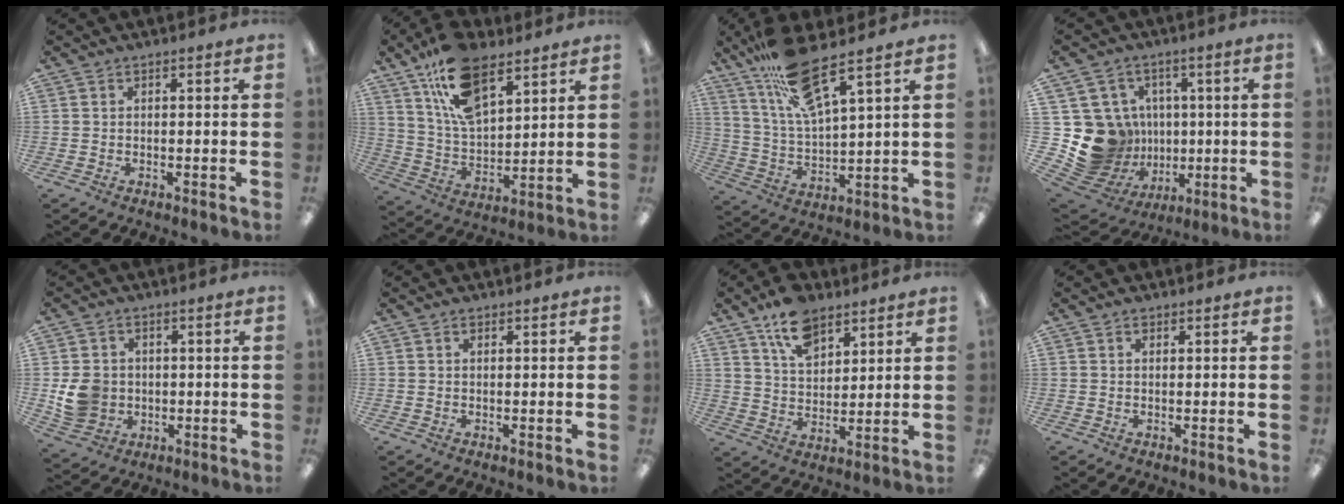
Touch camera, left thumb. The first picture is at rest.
{"total": 17.0, "force": [10.8, 8.2, 10.2], "torque": [-0.187, -0.040, 0.196]}
{"total": 14.9, "force": [10.9, 2.9, 9.7], "torque": [-0.189, -0.050, 0.189]}
{"total": 17.1, "force": [-0.8, 16.3, 5.2], "torque": [-0.120, -0.009, 0.032]}
{"total": 7.9, "force": [-0.2, 7.3, 3.2], "torque": [-0.071, 0.014, 0.002]}
{"total": 0.8, "force": [0.5, 0.4, 0.4], "torque": [-0.009, 0.002, 0.010]}
{"total": 11.6, "force": [8.0, 6.3, 5.5], "torque": [-0.099, -0.030, 0.148]}
{"total": 0.9, "force": [0.6, 0.5, 0.5], "torque": [-0.011, 0.001, 0.011]}